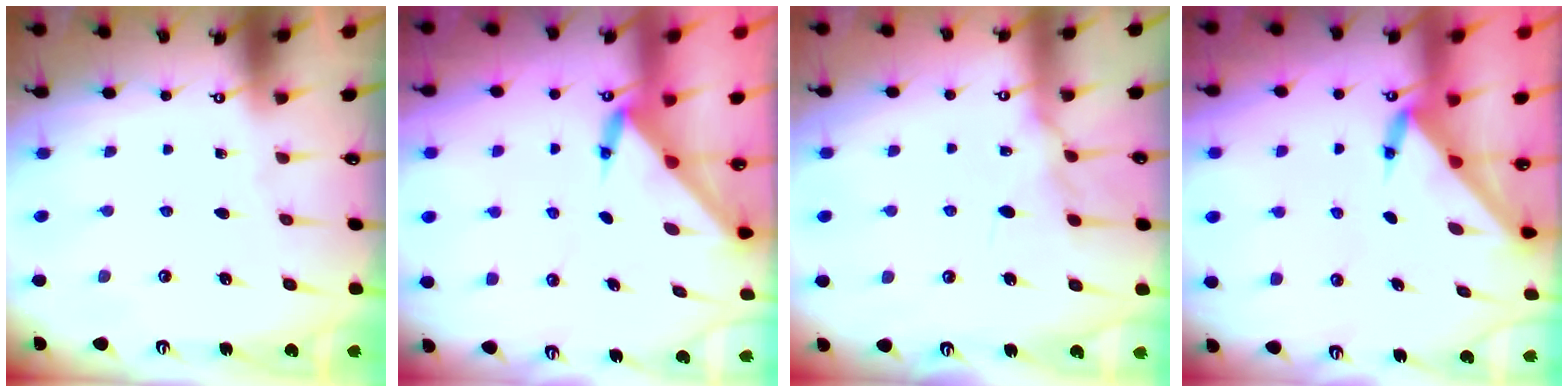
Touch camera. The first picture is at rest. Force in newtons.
{"total": 3.4, "press": 3.4, "slide": 0.4}
{"total": 10.1, "press": 10.1, "slide": 0.8}
{"total": 3.6, "press": 3.6, "slide": 0.3}